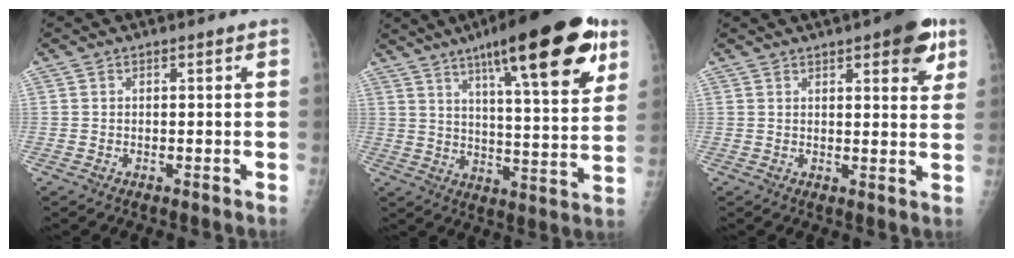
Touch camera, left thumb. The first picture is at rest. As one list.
[{"total": 24.2, "force": [13.2, 5.6, 19.5], "torque": [-0.265, -0.035, 0.196]}, {"total": 8.8, "force": [4.7, 2.9, 6.8], "torque": [-0.063, -0.015, 0.054]}]